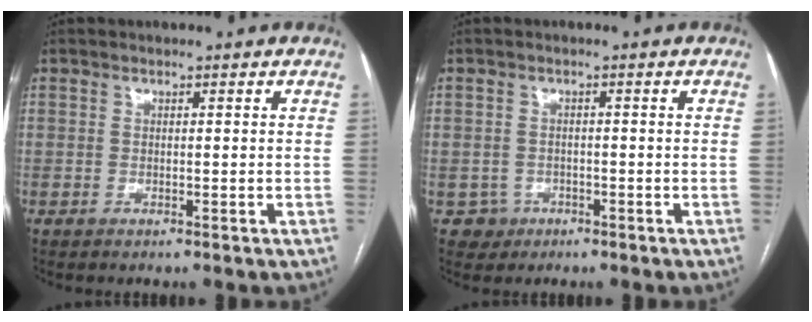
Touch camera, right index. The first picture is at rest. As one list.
[{"total": 3.1, "force": [-1.2, 2.9, -0.3], "torque": [0.016, 0.015, -0.016]}]